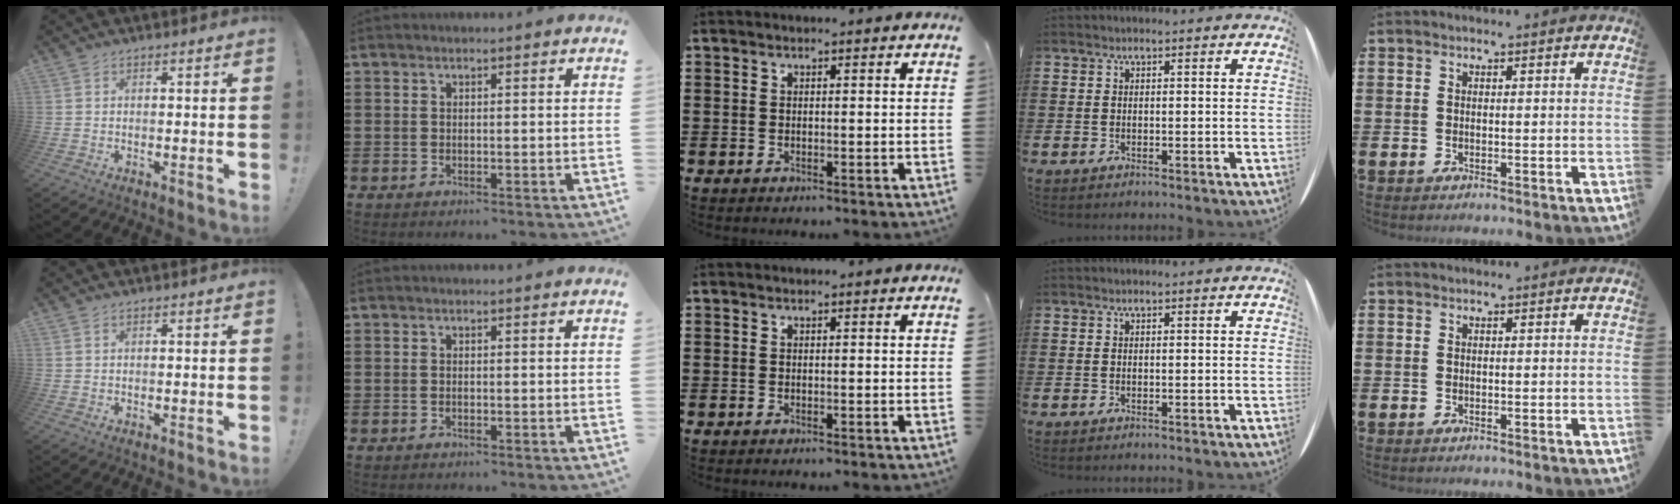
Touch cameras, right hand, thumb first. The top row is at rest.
{}